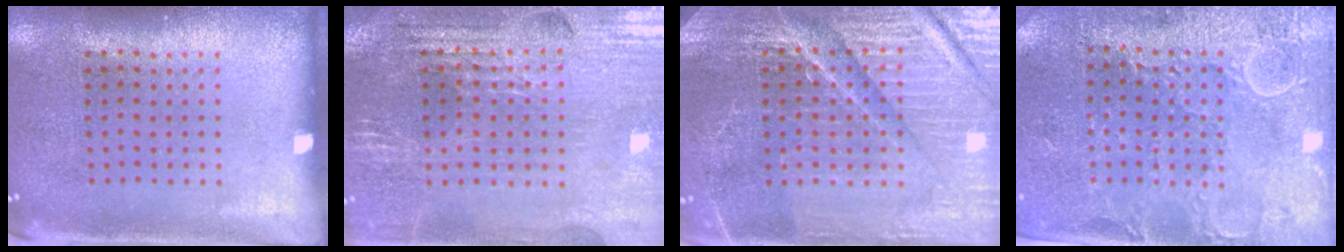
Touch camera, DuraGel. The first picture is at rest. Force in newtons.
{"total": 2.8, "press": 2.8, "slide": 0.5}
{"total": 5.2, "press": 4.9, "slide": 1.9}
{"total": 2.9, "press": 2.8, "slide": 0.4}